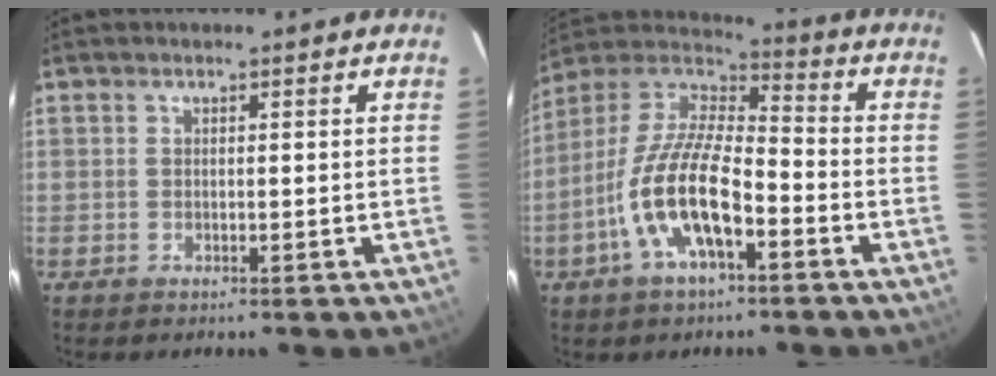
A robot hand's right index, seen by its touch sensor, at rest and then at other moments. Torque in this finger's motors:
{"motor_torque": [1.26, -0.88, 1.05, 0.21]}